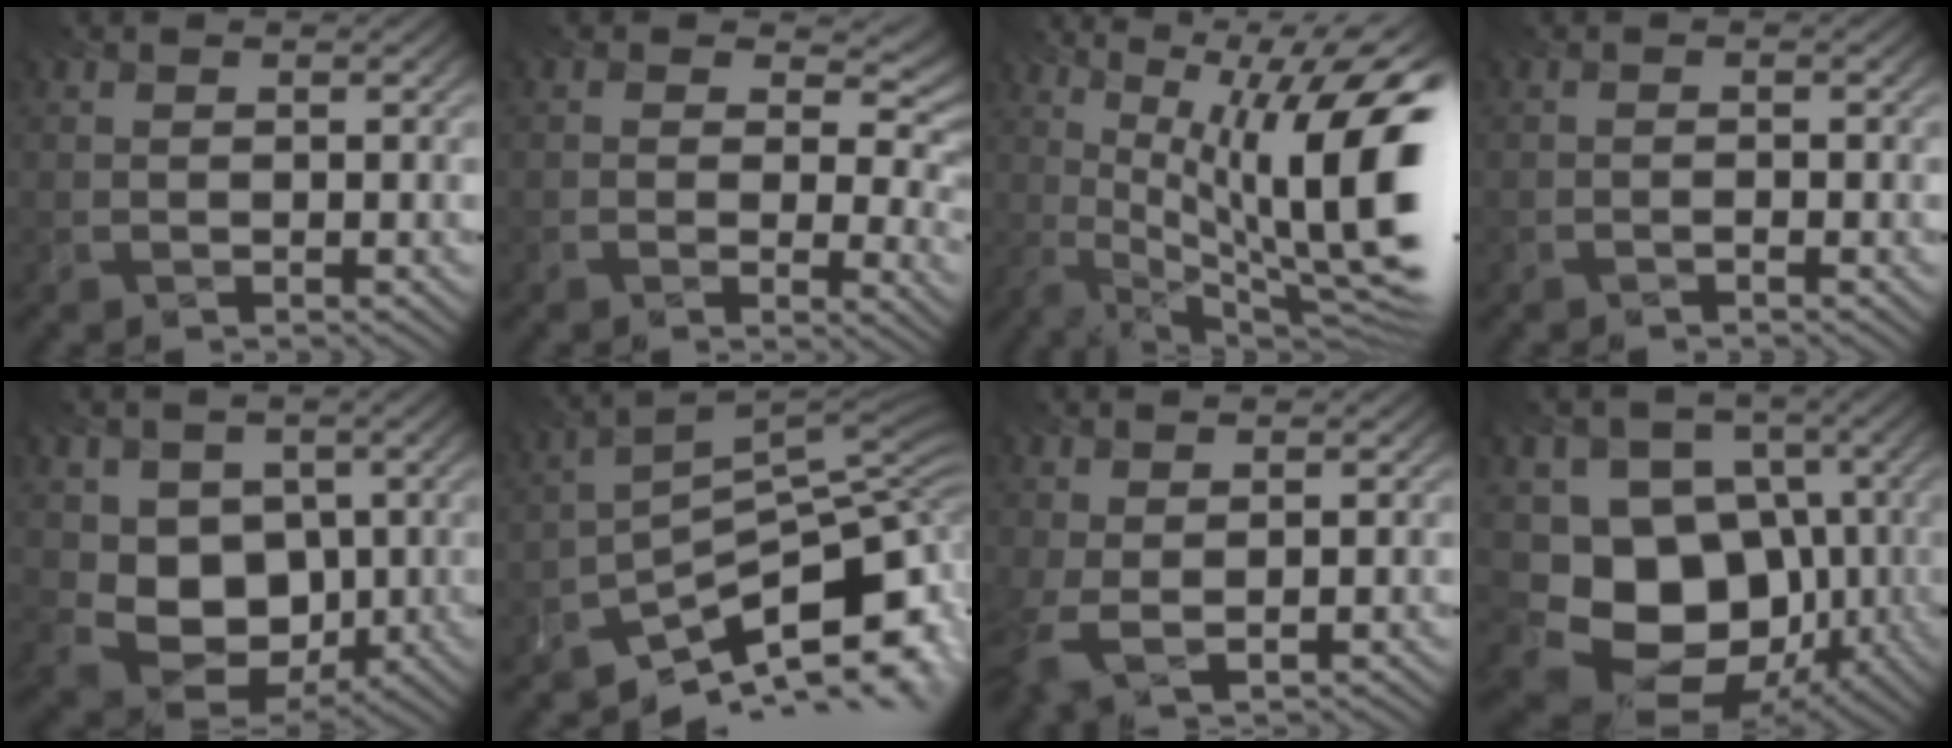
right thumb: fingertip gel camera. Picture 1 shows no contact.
{"total": 6.6, "force": [2.8, 4.1, 4.3], "torque": [-0.083, -0.003, 0.055]}
{"total": 18.1, "force": [1.1, 7.0, 16.7], "torque": [-0.237, 0.005, 0.018]}
{"total": 0.8, "force": [-0.8, -0.3, 0.0], "torque": [0.000, -0.007, -0.022]}
{"total": 8.5, "force": [0.1, 6.6, 5.3], "torque": [-0.115, -0.023, 0.005]}
{"total": 12.8, "force": [-8.8, 4.3, 8.2], "torque": [-0.126, -0.002, -0.161]}
{"total": 3.3, "force": [0.6, 1.6, 2.8], "torque": [-0.081, -0.001, 0.014]}
{"total": 13.3, "force": [-4.1, 10.4, 7.3], "torque": [-0.150, -0.036, -0.070]}